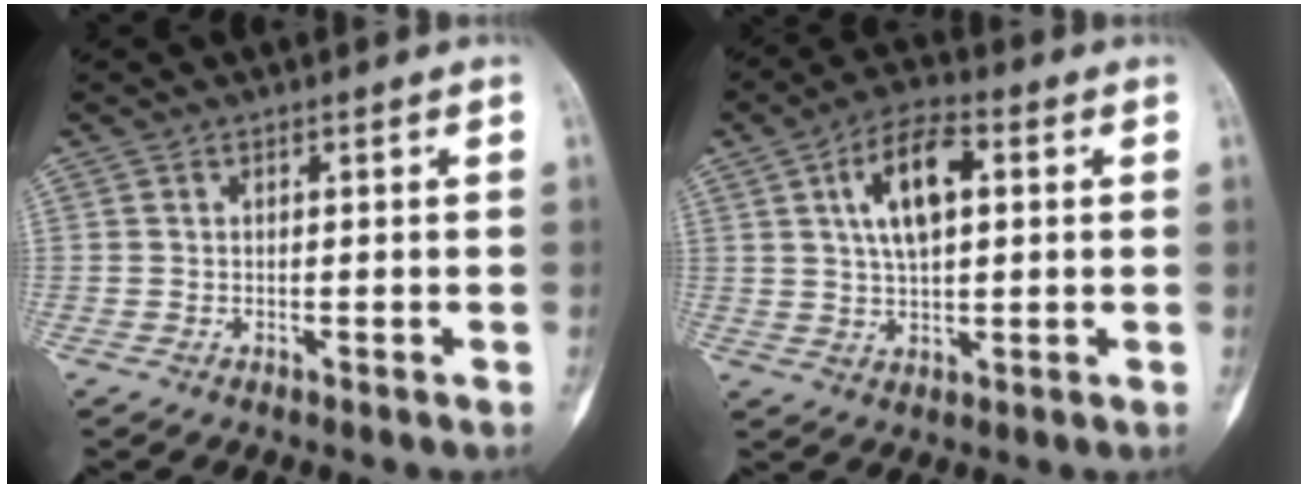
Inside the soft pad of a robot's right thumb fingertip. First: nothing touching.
{"total": 10.3, "force": [2.8, 4.9, 8.6], "torque": [-0.149, 0.008, 0.044]}